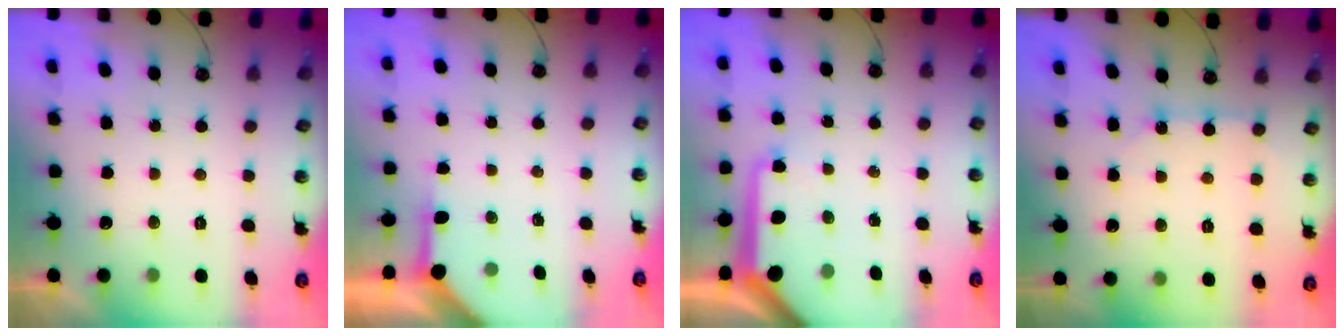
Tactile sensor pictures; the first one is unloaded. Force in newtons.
{"total": 3.9, "press": 3.9, "slide": 0.4}
{"total": 10.4, "press": 10.4, "slide": 1.1}
{"total": 6.1, "press": 6.1, "slide": 0.2}